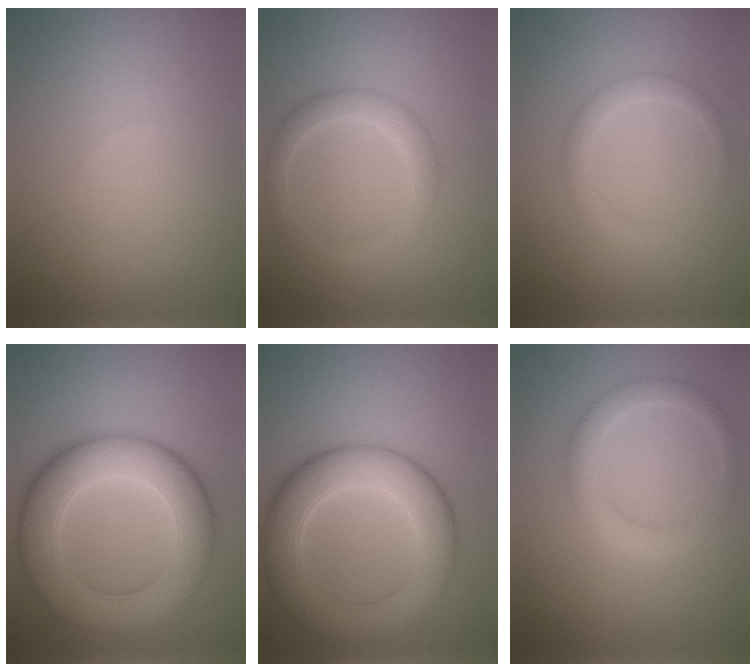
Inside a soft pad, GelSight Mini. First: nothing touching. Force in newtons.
{"total": 3.0, "press": 3.0, "slide": 0.1}
{"total": 1.9, "press": 1.9, "slide": 0.1}
{"total": 10.2, "press": 10.2, "slide": 0.1}
{"total": 8.8, "press": 8.8, "slide": 0.2}
{"total": 2.9, "press": 2.9, "slide": 0.3}